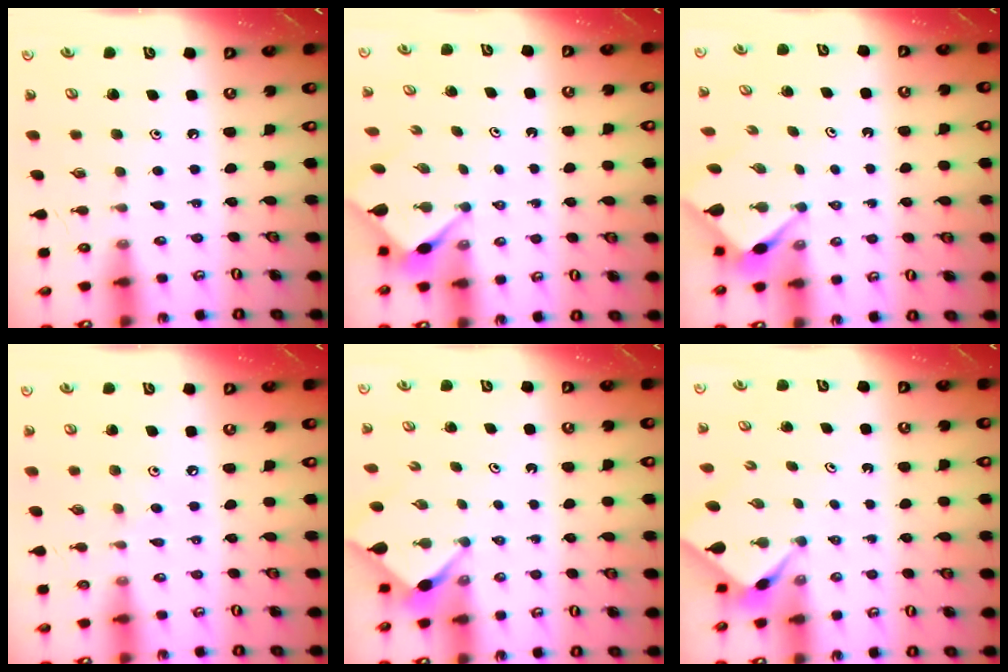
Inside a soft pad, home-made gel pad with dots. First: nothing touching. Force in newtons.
{"total": 2.9, "press": 2.9, "slide": 0.3}
{"total": 2.9, "press": 2.9, "slide": 0.3}
{"total": 3.1, "press": 3.1, "slide": 0.4}
{"total": 3.3, "press": 3.3, "slide": 0.3}
{"total": 2.2, "press": 2.2, "slide": 0.2}